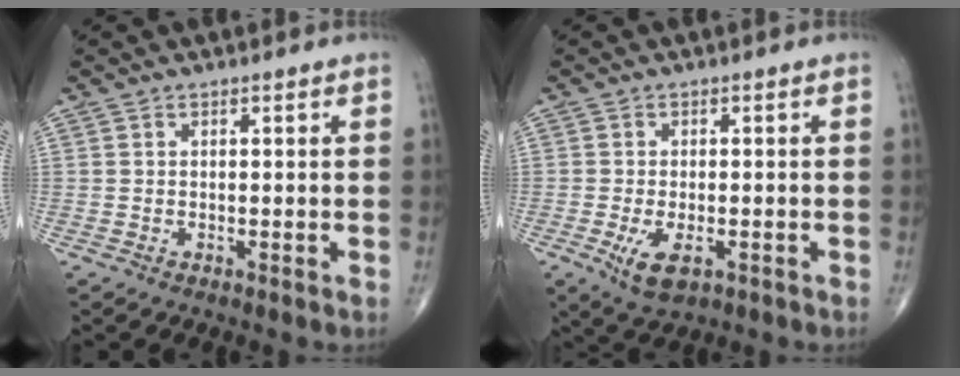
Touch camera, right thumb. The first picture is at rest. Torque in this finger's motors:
{"motor_torque": [0.09, 0.24, -0.19, -0.02, 0.16]}